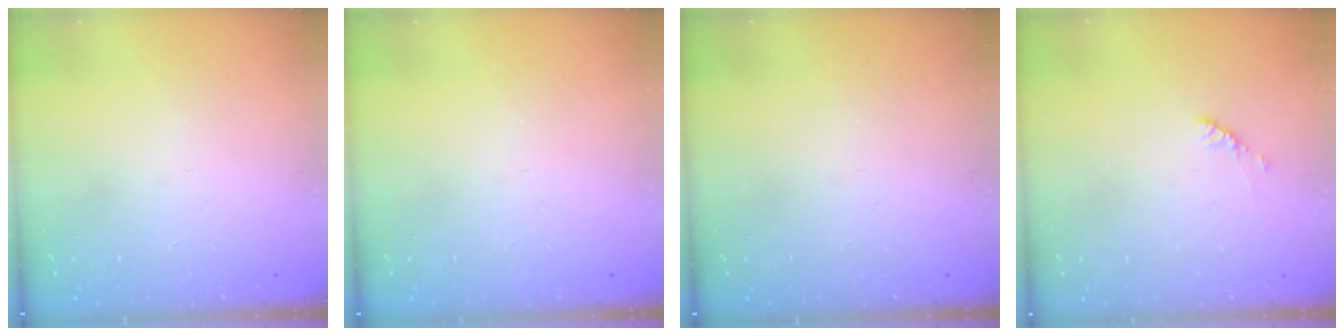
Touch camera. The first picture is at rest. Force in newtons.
{"total": 0.0}
{"total": 0.0}
{"total": 2.7, "press": 2.7, "slide": 0.5}